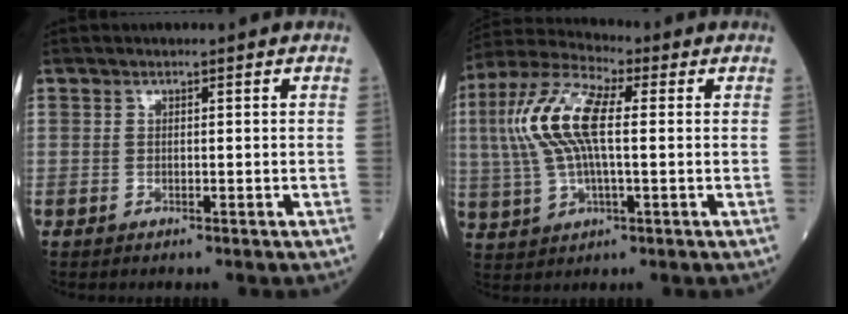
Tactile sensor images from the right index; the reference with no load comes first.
{"total": 12.6, "force": [1.7, 4.0, 11.9], "torque": [-0.272, 0.026, 0.029]}